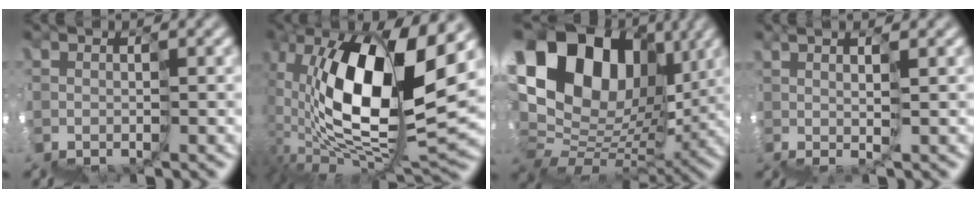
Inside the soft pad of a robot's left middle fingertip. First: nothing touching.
{"total": 10.2, "force": [2.9, 2.9, 9.3], "torque": [-0.172, 0.020, 0.043]}
{"total": 13.1, "force": [7.3, 8.4, 7.0], "torque": [-0.096, 0.060, 0.130]}
{"total": 2.7, "force": [1.7, -1.2, 1.8], "torque": [0.003, 0.011, 0.035]}